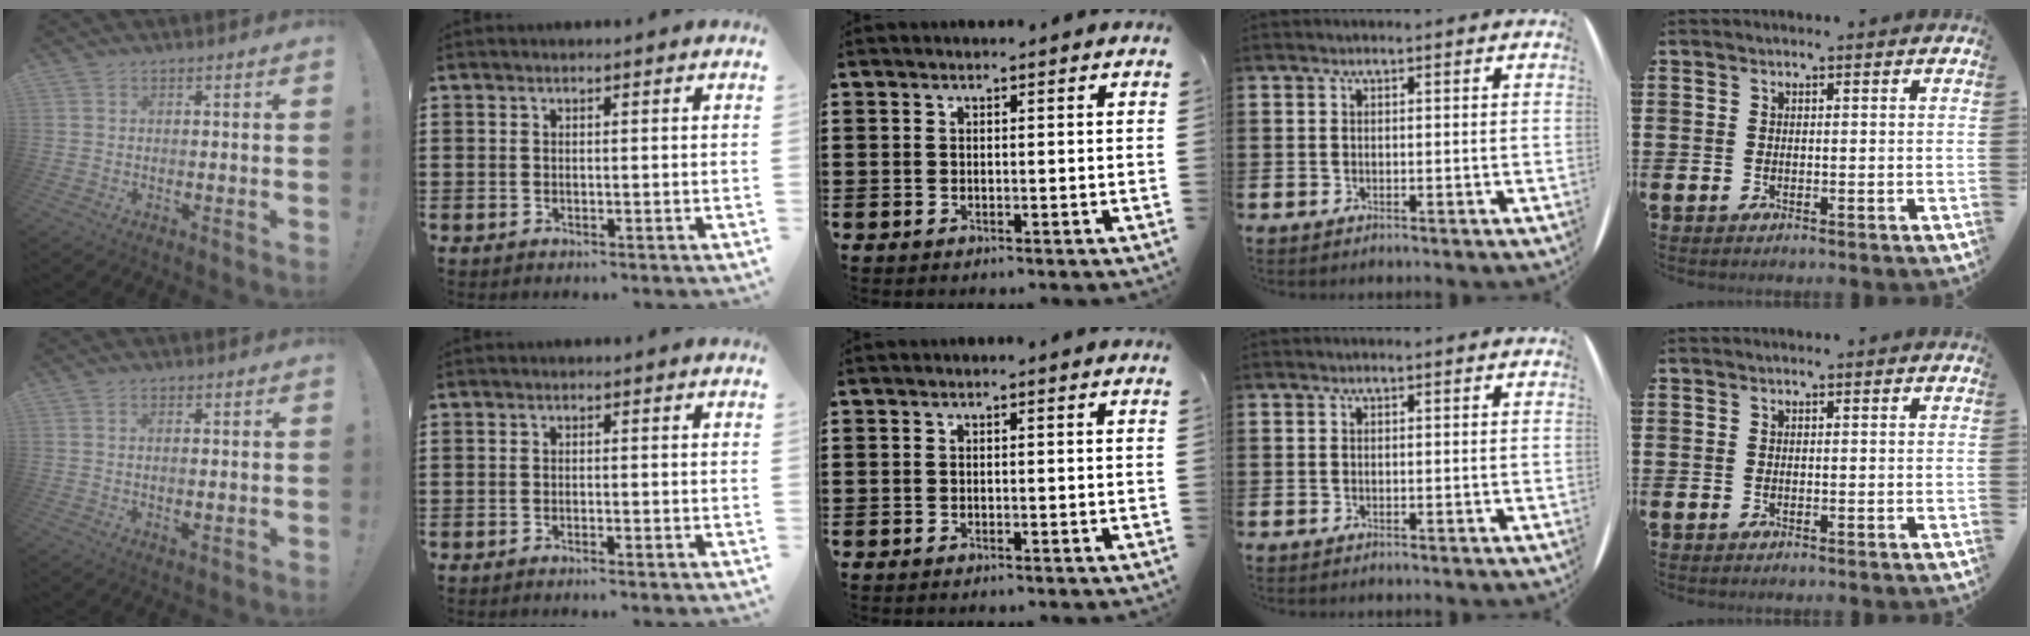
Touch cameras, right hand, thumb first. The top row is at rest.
{"thumb": {"total": 1.6, "force": [0.5, 0.4, 1.4], "torque": [-0.019, -0.003, 0.007]}, "index": {"total": 0.8, "force": [-0.7, -0.1, 0.4], "torque": [-0.009, -0.003, -0.013]}}